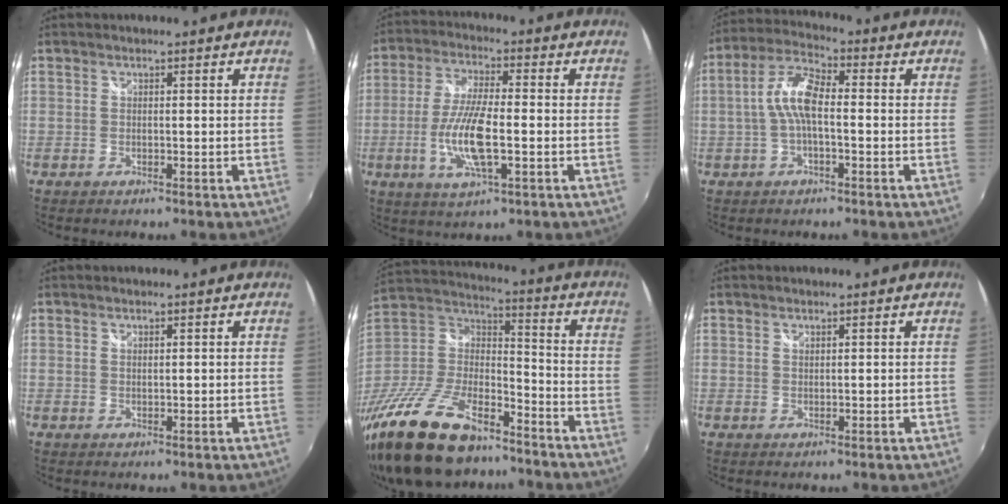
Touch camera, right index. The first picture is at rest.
{"total": 11.0, "force": [-2.4, 2.8, 10.4], "torque": [-0.210, -0.007, -0.048]}
{"total": 7.6, "force": [-0.8, 2.7, 7.1], "torque": [-0.152, 0.019, -0.018]}
{"total": 0.6, "force": [0.4, 0.3, 0.3], "torque": [-0.005, 0.000, 0.007]}
{"total": 28.9, "force": [-19.7, 12.7, 16.8], "torque": [-0.369, -0.018, -0.330]}
{"total": 0.6, "force": [0.5, 0.3, 0.2], "torque": [-0.002, 0.001, 0.008]}